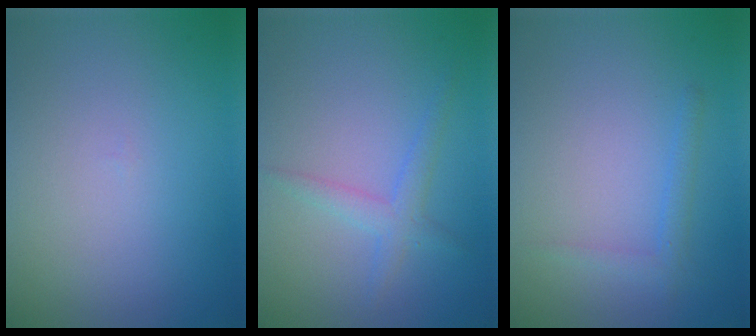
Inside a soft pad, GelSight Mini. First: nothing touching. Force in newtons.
{"total": 2.0, "press": 2.0, "slide": 0.0}
{"total": 1.3, "press": 1.3, "slide": 0.1}